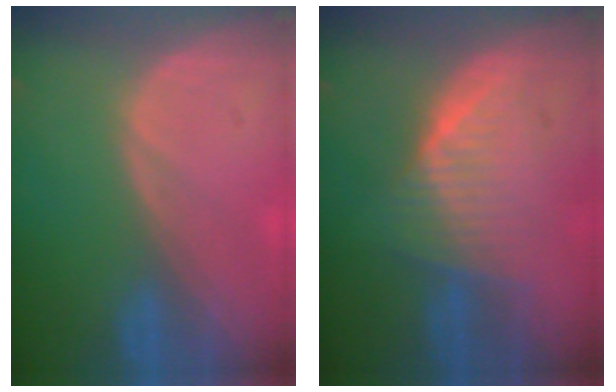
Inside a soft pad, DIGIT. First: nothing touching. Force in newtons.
{"total": 6.6, "press": 6.2, "slide": 2.3}